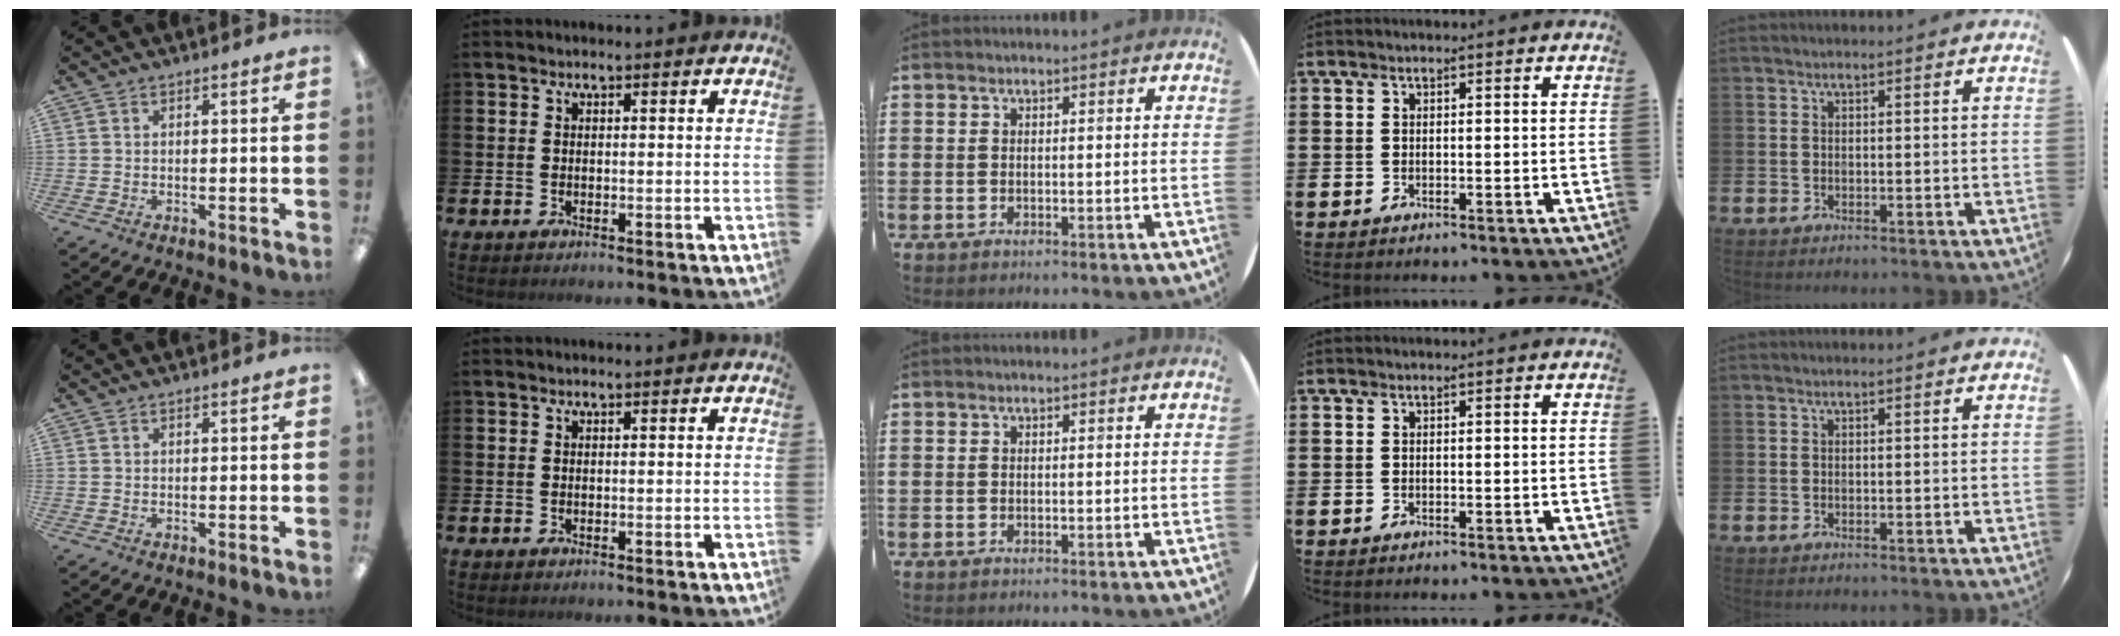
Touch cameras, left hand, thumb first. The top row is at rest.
{}